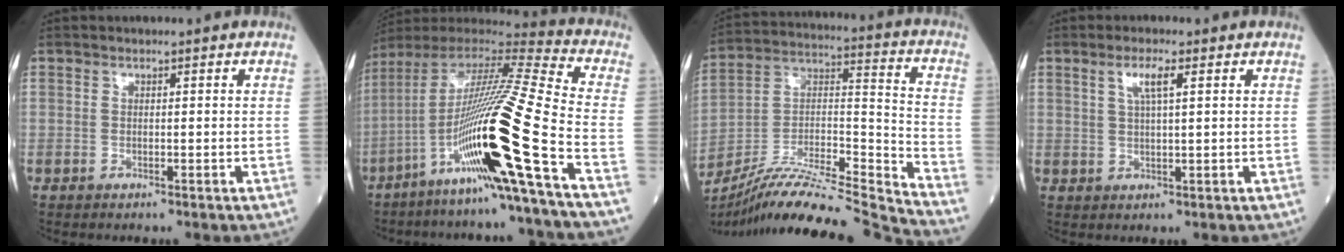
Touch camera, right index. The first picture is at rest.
{"total": 23.3, "force": [-9.2, -1.5, 21.4], "torque": [-0.401, -0.028, -0.175]}
{"total": 22.7, "force": [-21.1, -1.7, 8.4], "torque": [-0.164, 0.005, -0.354]}
{"total": 3.4, "force": [1.5, 0.2, 3.1], "torque": [-0.062, 0.004, 0.029]}